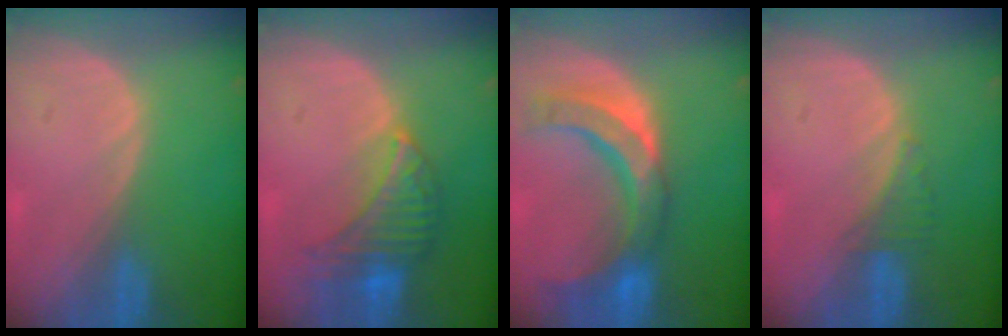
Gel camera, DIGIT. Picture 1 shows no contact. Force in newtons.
{"total": 7.7, "press": 7.0, "slide": 3.2}
{"total": 10.1, "press": 9.4, "slide": 3.9}
{"total": 1.9, "press": 1.8, "slide": 0.7}